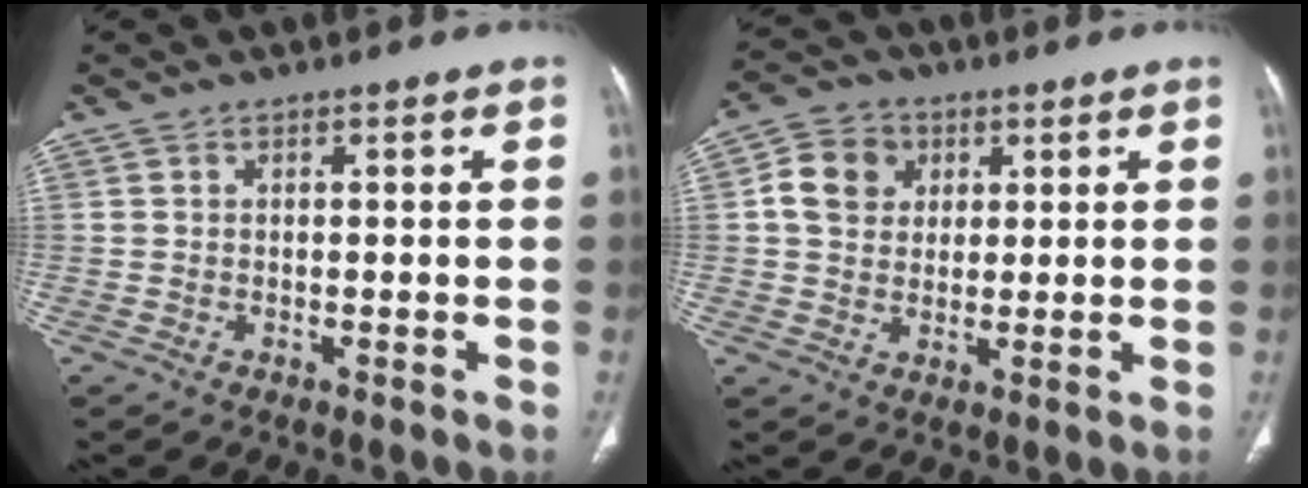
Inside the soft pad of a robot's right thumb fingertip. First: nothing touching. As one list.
[{"total": 7.9, "force": [2.1, 6.8, 3.6], "torque": [-0.047, 0.001, 0.032]}]